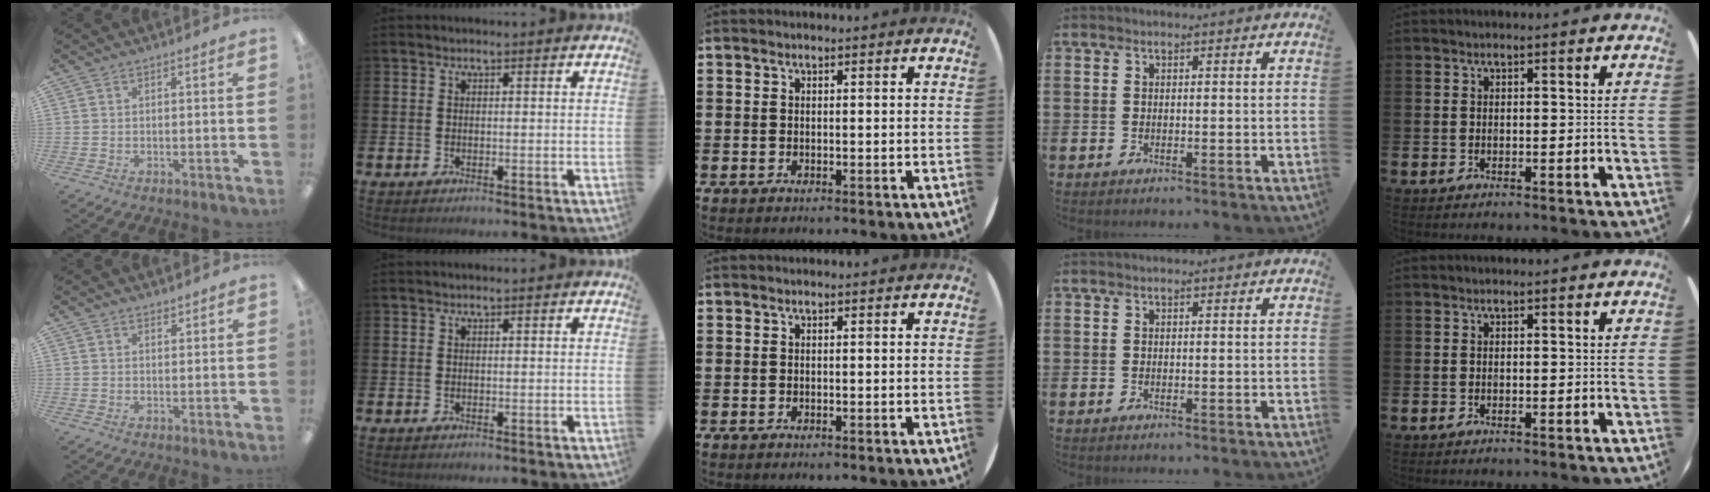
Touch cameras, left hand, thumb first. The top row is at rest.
{"thumb": {"total": 1.3, "force": [1.2, 0.3, 0.1], "torque": [0.005, -0.005, 0.022]}}